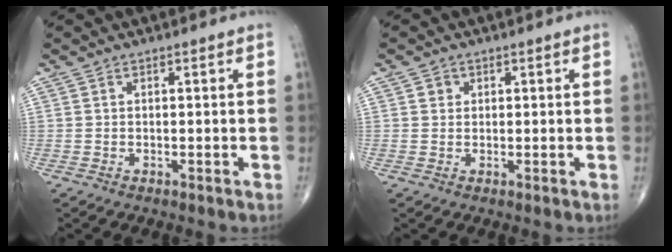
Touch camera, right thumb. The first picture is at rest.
{"total": 1.4, "force": [0.5, 1.3, 0.4], "torque": [0.003, 0.000, 0.004]}